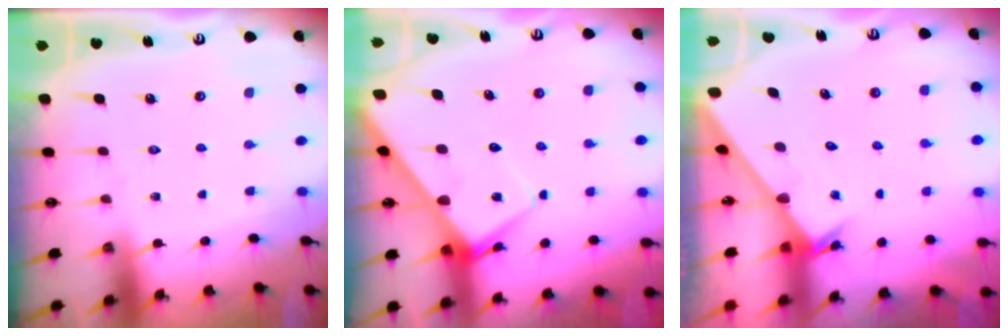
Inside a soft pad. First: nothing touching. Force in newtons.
{"total": 6.8, "press": 6.8, "slide": 0.6}
{"total": 1.3, "press": 1.3, "slide": 0.1}